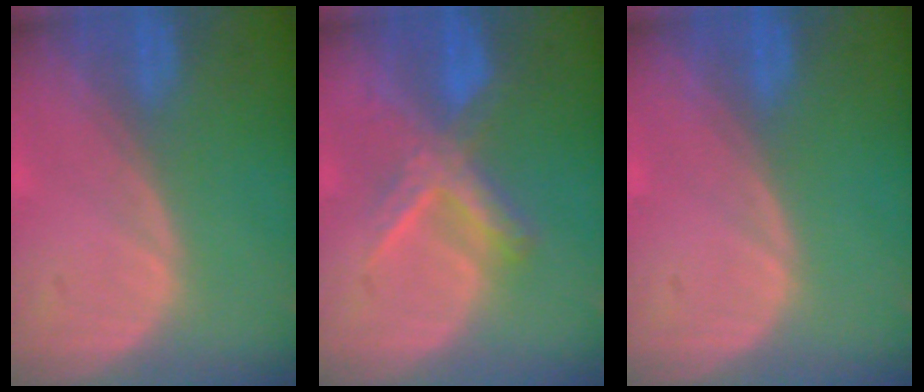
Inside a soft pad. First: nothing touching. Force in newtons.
{"total": 6.6, "press": 6.3, "slide": 1.9}
{"total": 0.0}